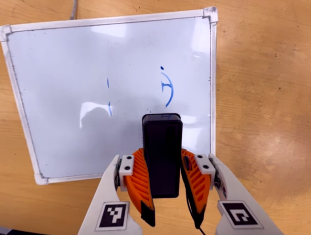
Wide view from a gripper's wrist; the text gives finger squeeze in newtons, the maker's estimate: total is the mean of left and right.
{"total": 8.7, "left": 7.7, "right": 9.7}